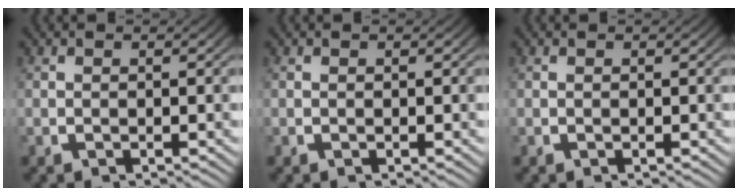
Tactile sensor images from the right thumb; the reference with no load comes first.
{"total": 0.0}
{"total": 0.0}